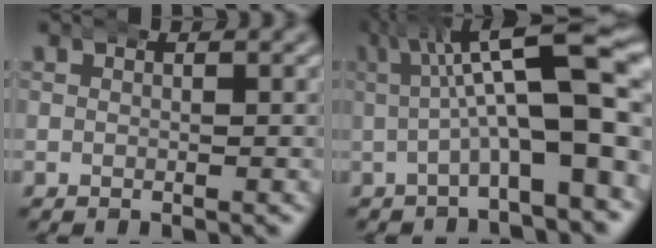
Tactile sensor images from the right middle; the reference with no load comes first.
{"total": 8.7, "force": [0.4, 2.7, 8.3], "torque": [-0.111, 0.010, 0.003]}